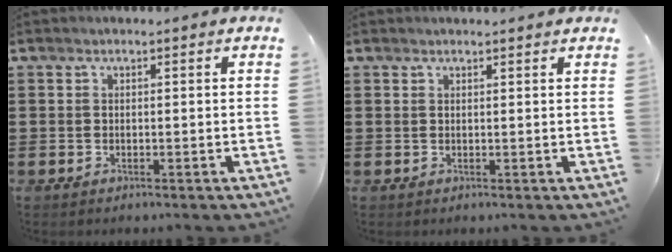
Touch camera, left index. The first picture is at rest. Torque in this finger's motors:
{"motor_torque": [-0.05, -0.06, 0.08, 0.00]}